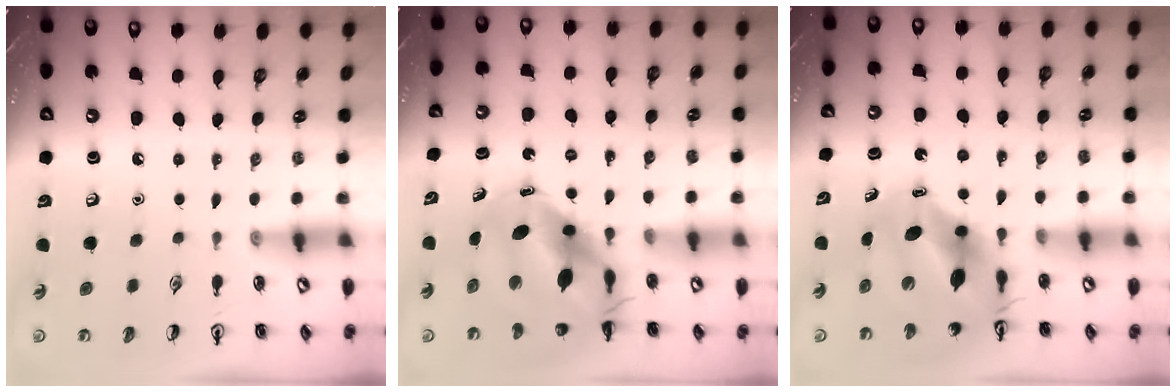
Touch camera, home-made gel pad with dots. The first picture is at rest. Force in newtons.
{"total": 10.6, "press": 10.3, "slide": 2.5}
{"total": 10.6, "press": 10.2, "slide": 3.0}